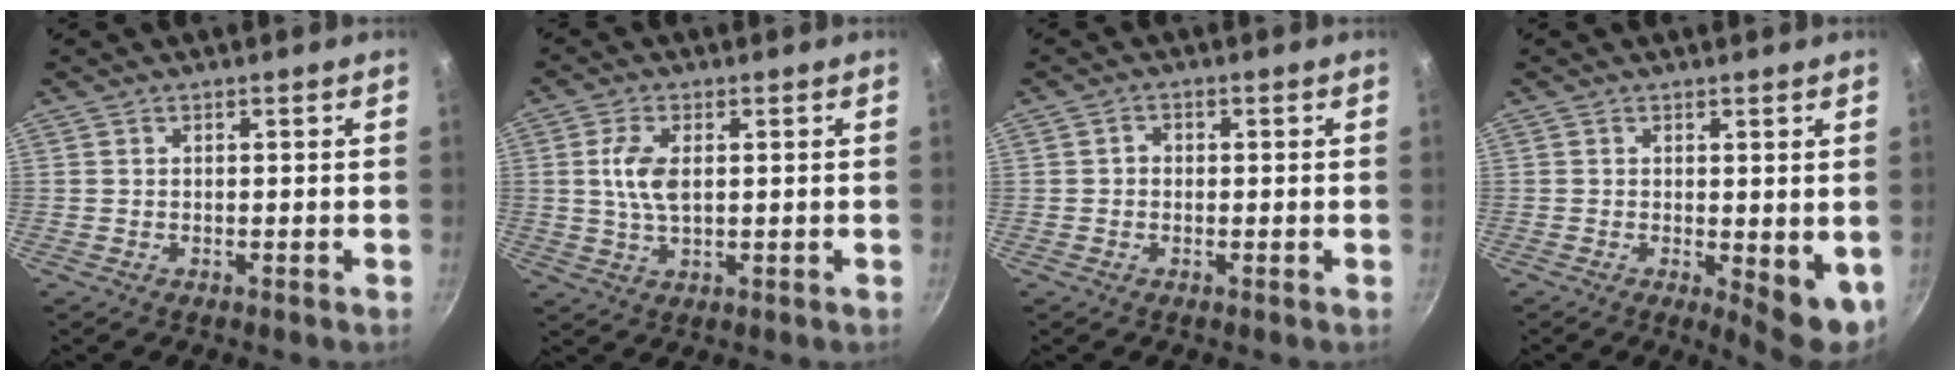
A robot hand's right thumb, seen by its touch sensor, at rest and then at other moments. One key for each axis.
{"total": 6.2, "fx": 0.9, "fy": 3.2, "fz": 5.3, "tx": -0.104, "ty": 0.002, "tz": 0.017}
{"total": 1.6, "fx": -0.1, "fy": 1.3, "fz": 0.8, "tx": -0.011, "ty": 0.005, "tz": -0.006}
{"total": 6.7, "fx": -0.2, "fy": 2.6, "fz": 6.1, "tx": -0.066, "ty": -0.007, "tz": 0.005}